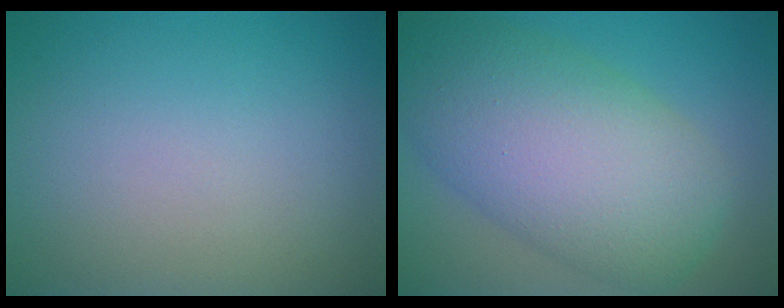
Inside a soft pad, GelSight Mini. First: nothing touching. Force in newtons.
{"total": 10.7, "press": 10.7, "slide": 0.3}